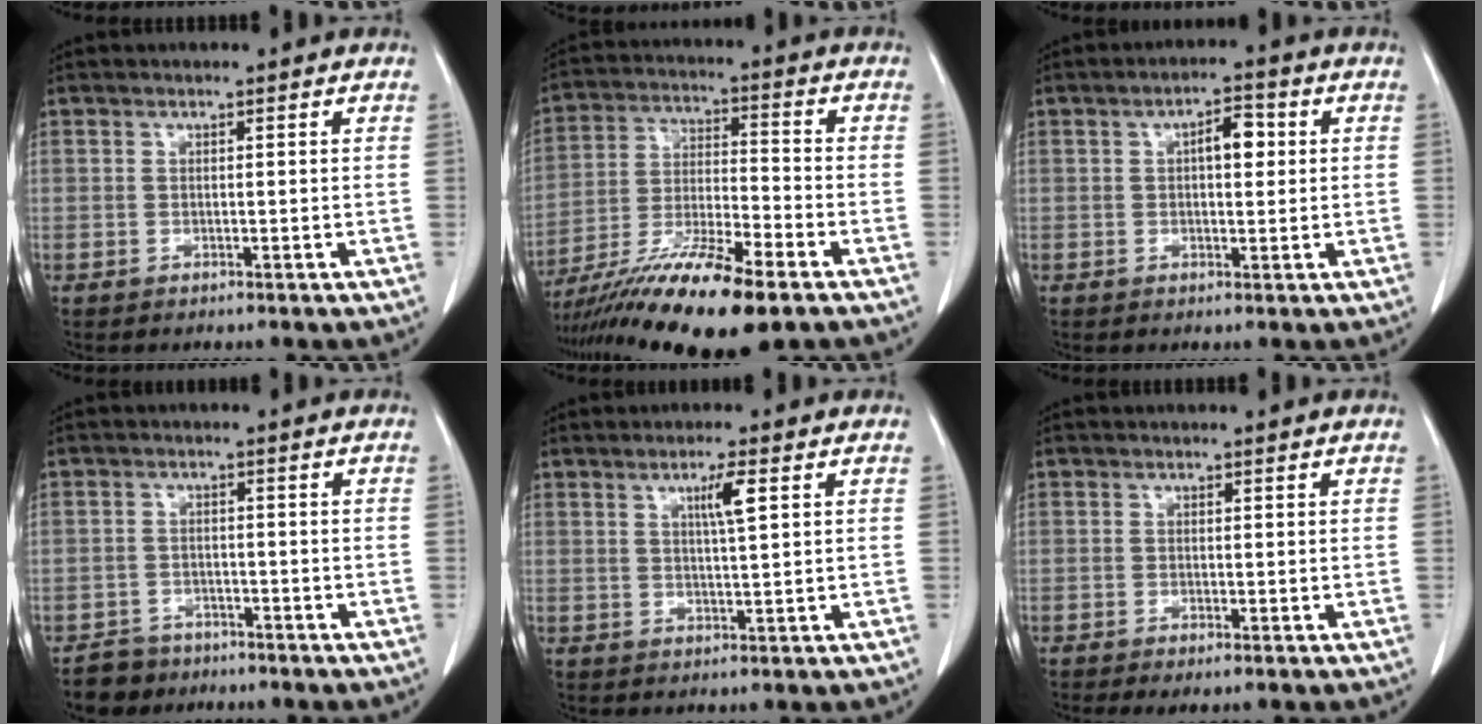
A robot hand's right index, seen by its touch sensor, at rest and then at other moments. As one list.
[{"total": 16.2, "force": [-11.0, 1.7, 11.7], "torque": [-0.218, -0.032, -0.195]}, {"total": 4.3, "force": [0.8, 1.7, 3.9], "torque": [-0.059, 0.012, 0.011]}, {"total": 4.1, "force": [-3.2, 2.6, -0.3], "torque": [0.006, 0.007, -0.054]}, {"total": 3.8, "force": [1.4, 0.0, 3.5], "torque": [-0.058, -0.001, 0.023]}, {"total": 1.5, "force": [-0.8, 0.3, 1.2], "torque": [-0.018, -0.003, -0.012]}]